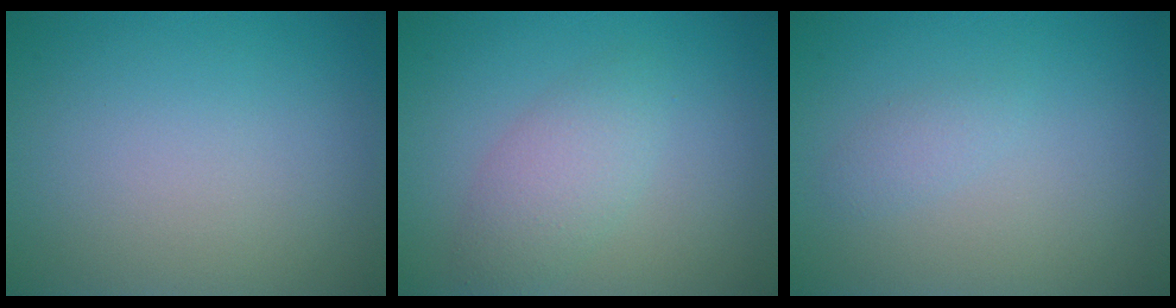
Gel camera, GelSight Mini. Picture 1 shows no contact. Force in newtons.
{"total": 3.0, "press": 3.0, "slide": 0.0}
{"total": 1.1, "press": 1.1, "slide": 0.0}